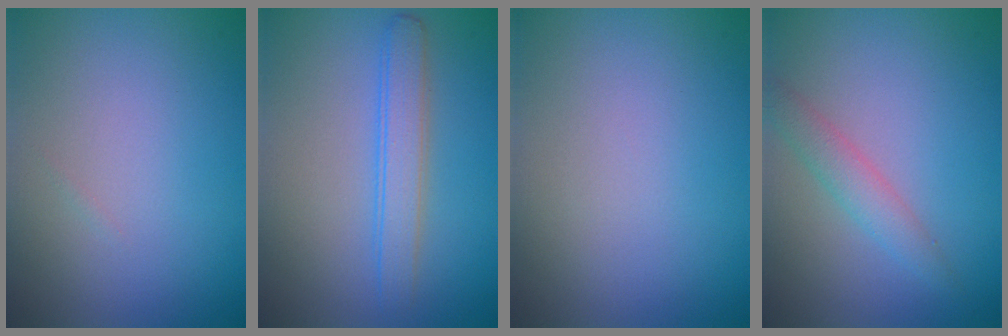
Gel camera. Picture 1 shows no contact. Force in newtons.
{"total": 2.9, "press": 2.9, "slide": 0.1}
{"total": 0.0}
{"total": 2.1, "press": 2.1, "slide": 0.0}